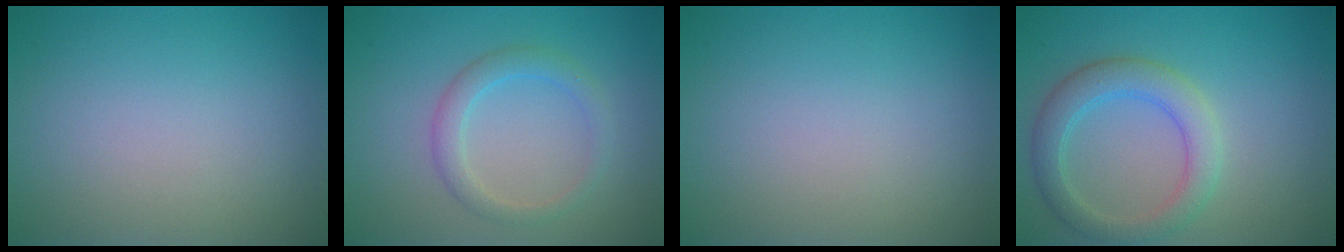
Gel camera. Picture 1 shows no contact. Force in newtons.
{"total": 2.3, "press": 2.3, "slide": 0.1}
{"total": 0.0}
{"total": 3.8, "press": 3.8, "slide": 0.2}